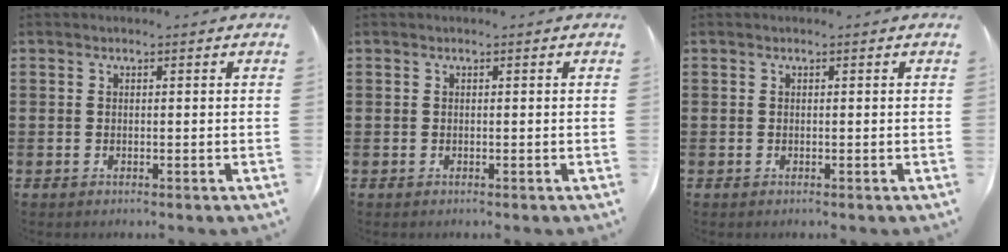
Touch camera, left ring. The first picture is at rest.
{"total": 0.0}
{"total": 0.0}